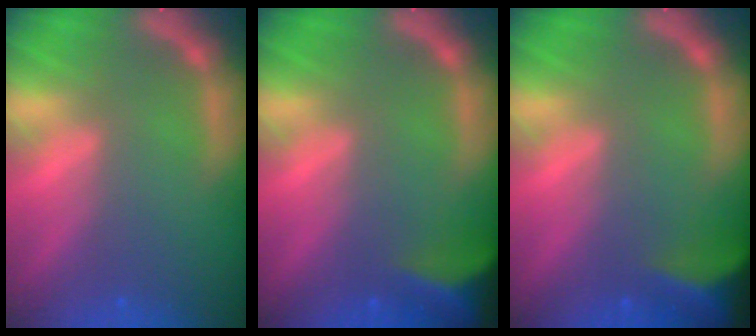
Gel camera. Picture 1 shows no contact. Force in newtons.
{"total": 7.0}
{"total": 7.0}